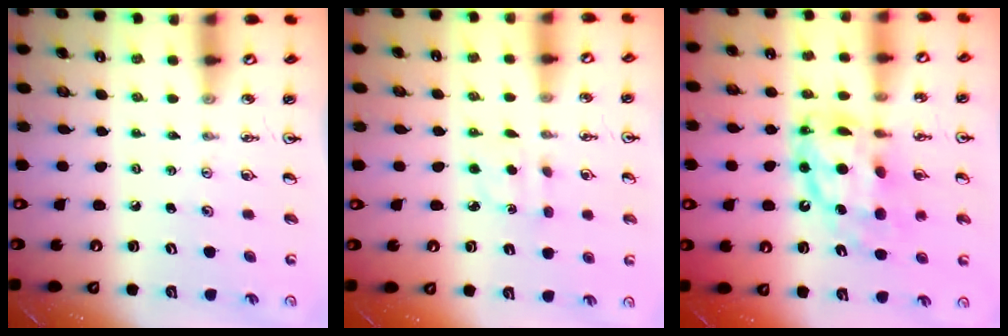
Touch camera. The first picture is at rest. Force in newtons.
{"total": 2.7, "press": 2.6, "slide": 0.4}
{"total": 13.7, "press": 13.7, "slide": 1.3}